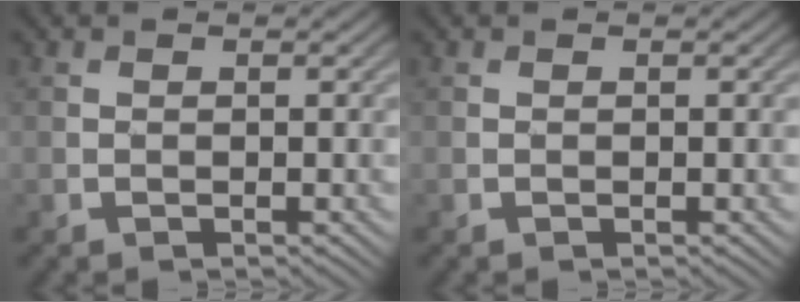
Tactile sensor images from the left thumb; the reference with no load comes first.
{"total": 0.0}